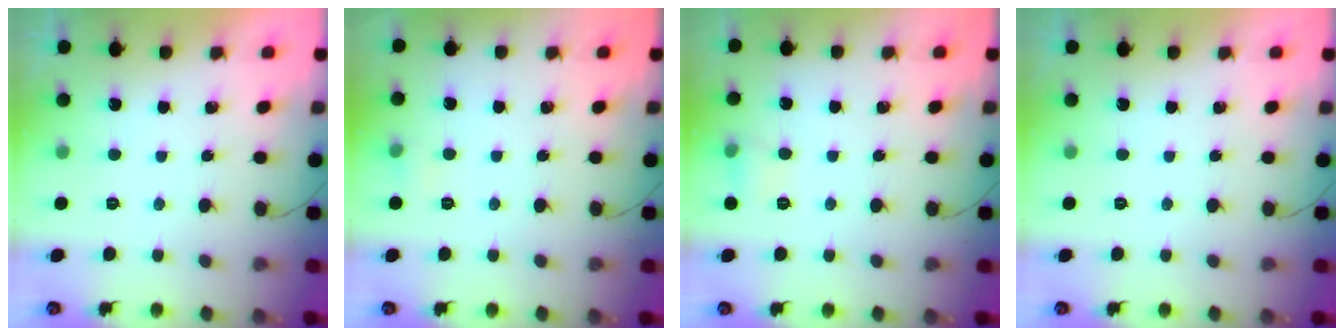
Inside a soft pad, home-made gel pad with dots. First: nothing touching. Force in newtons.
{"total": 4.0, "press": 3.8, "slide": 1.2}
{"total": 5.7, "press": 5.4, "slide": 1.6}
{"total": 0.0}